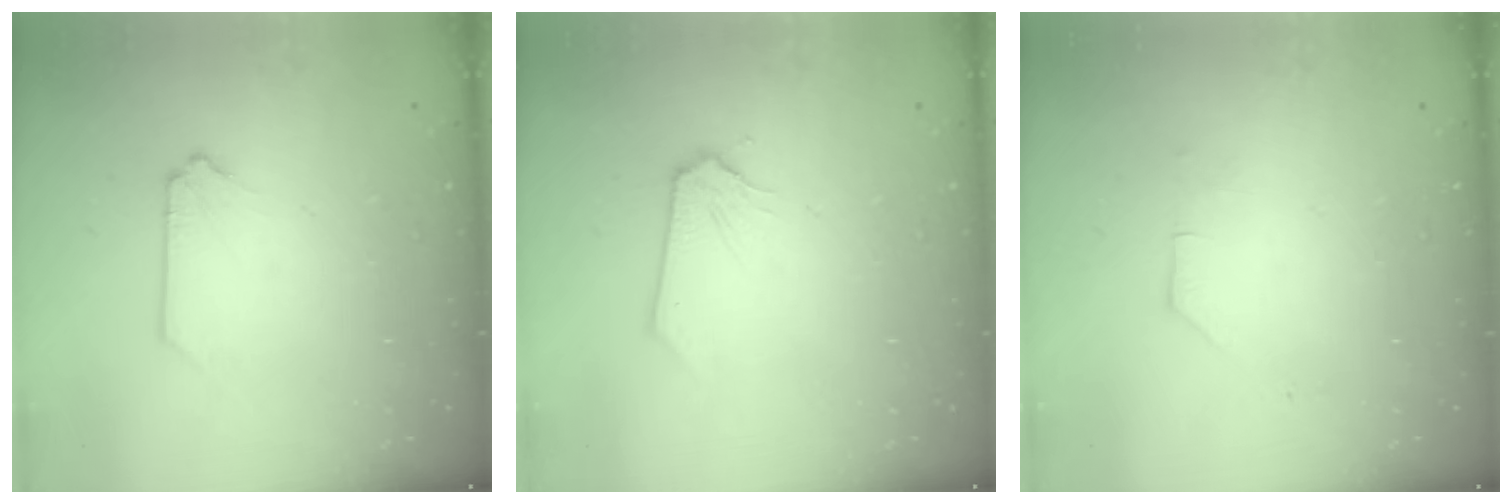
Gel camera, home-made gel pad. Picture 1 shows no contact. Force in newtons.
{"total": 0.0}
{"total": 0.7, "press": 0.7, "slide": 0.2}